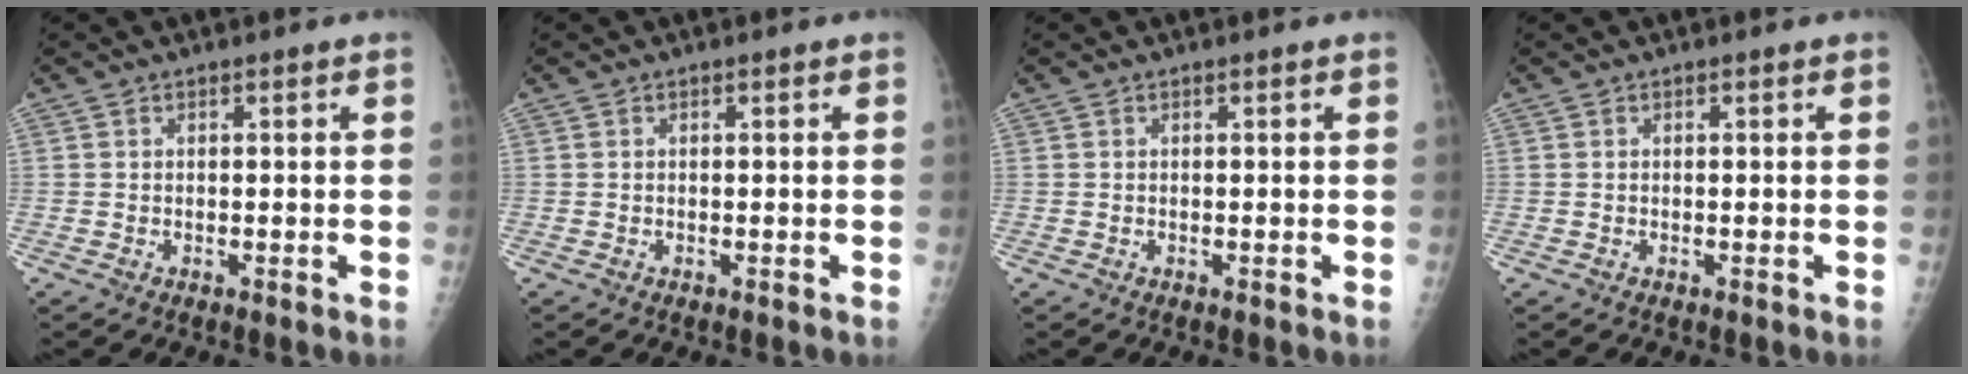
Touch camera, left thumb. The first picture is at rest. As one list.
[{"total": 0.0}, {"total": 0.0}, {"total": 0.0}]